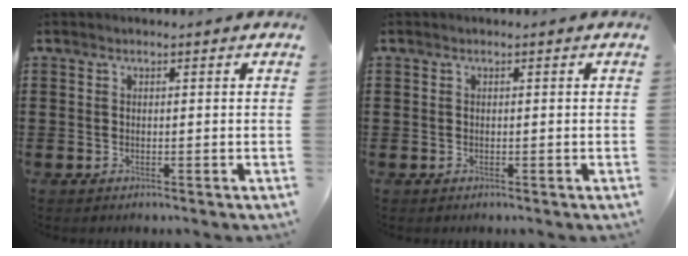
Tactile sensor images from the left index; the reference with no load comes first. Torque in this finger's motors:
{"motor_torque": [0.00, 0.00, 0.00, 0.00]}